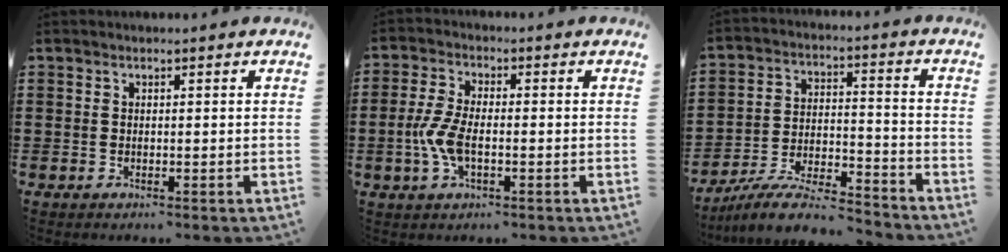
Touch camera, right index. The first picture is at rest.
{"total": 5.6, "force": [-1.2, 2.6, 4.8], "torque": [-0.119, -0.004, -0.029]}
{"total": 8.9, "force": [-8.0, 1.2, 3.6], "torque": [-0.071, 0.011, -0.157]}